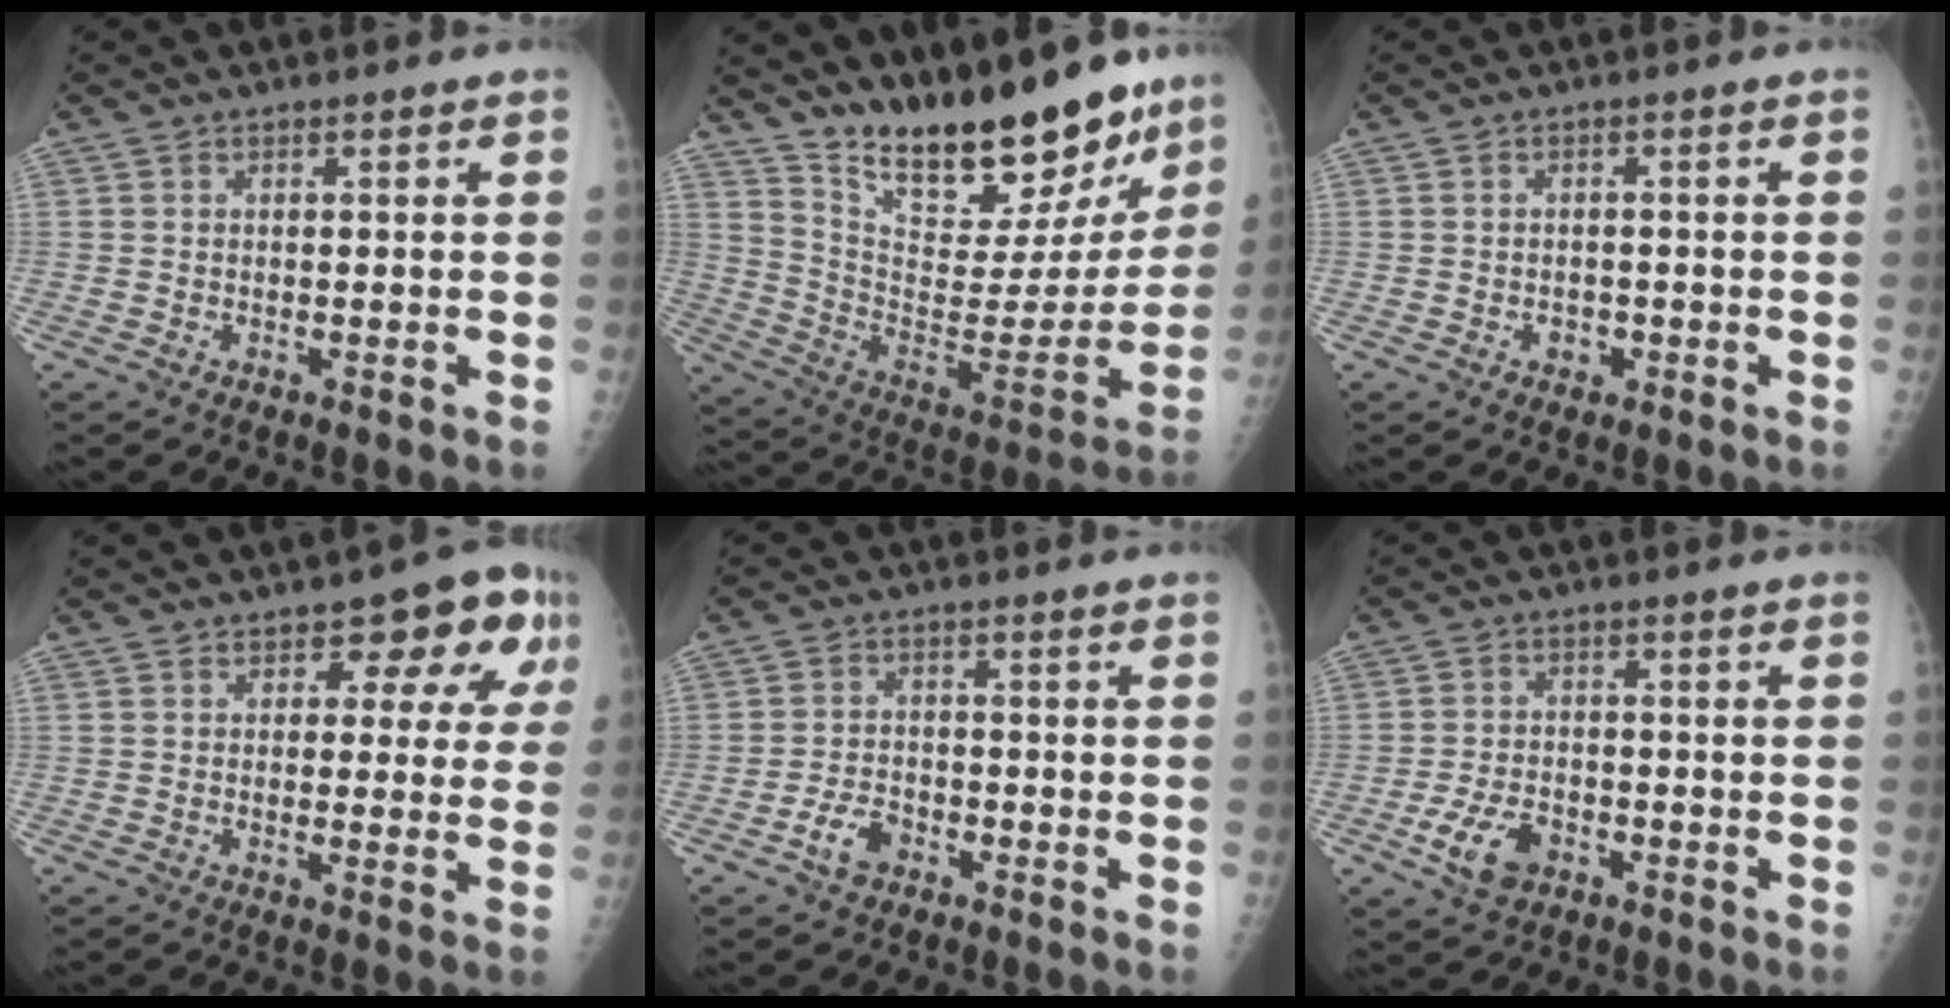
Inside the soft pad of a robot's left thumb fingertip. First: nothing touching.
{"total": 26.5, "force": [21.1, 8.7, 13.4], "torque": [-0.176, -0.110, 0.326]}
{"total": 2.1, "force": [-0.8, 1.7, 0.9], "torque": [-0.004, 0.007, -0.009]}
{"total": 9.5, "force": [4.1, 5.0, 7.0], "torque": [-0.036, -0.009, 0.044]}
{"total": 4.2, "force": [-2.5, 2.5, 2.2], "torque": [-0.037, 0.019, -0.044]}
{"total": 6.6, "force": [-3.1, 4.2, 4.0], "torque": [-0.073, 0.013, -0.052]}